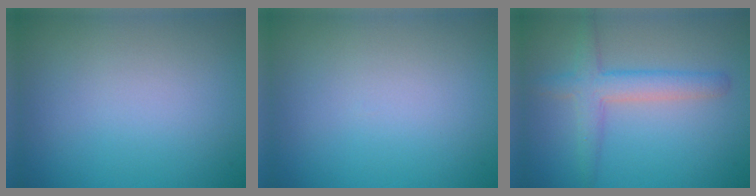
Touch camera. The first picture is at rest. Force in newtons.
{"total": 0.0}
{"total": 3.5, "press": 3.5, "slide": 0.2}